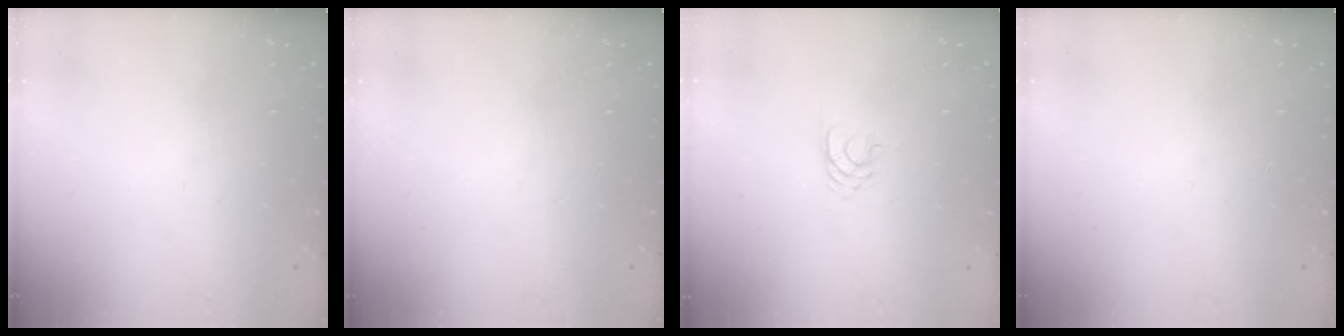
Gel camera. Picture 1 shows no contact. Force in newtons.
{"total": 0.0}
{"total": 1.7, "press": 1.7, "slide": 0.2}
{"total": 0.0}